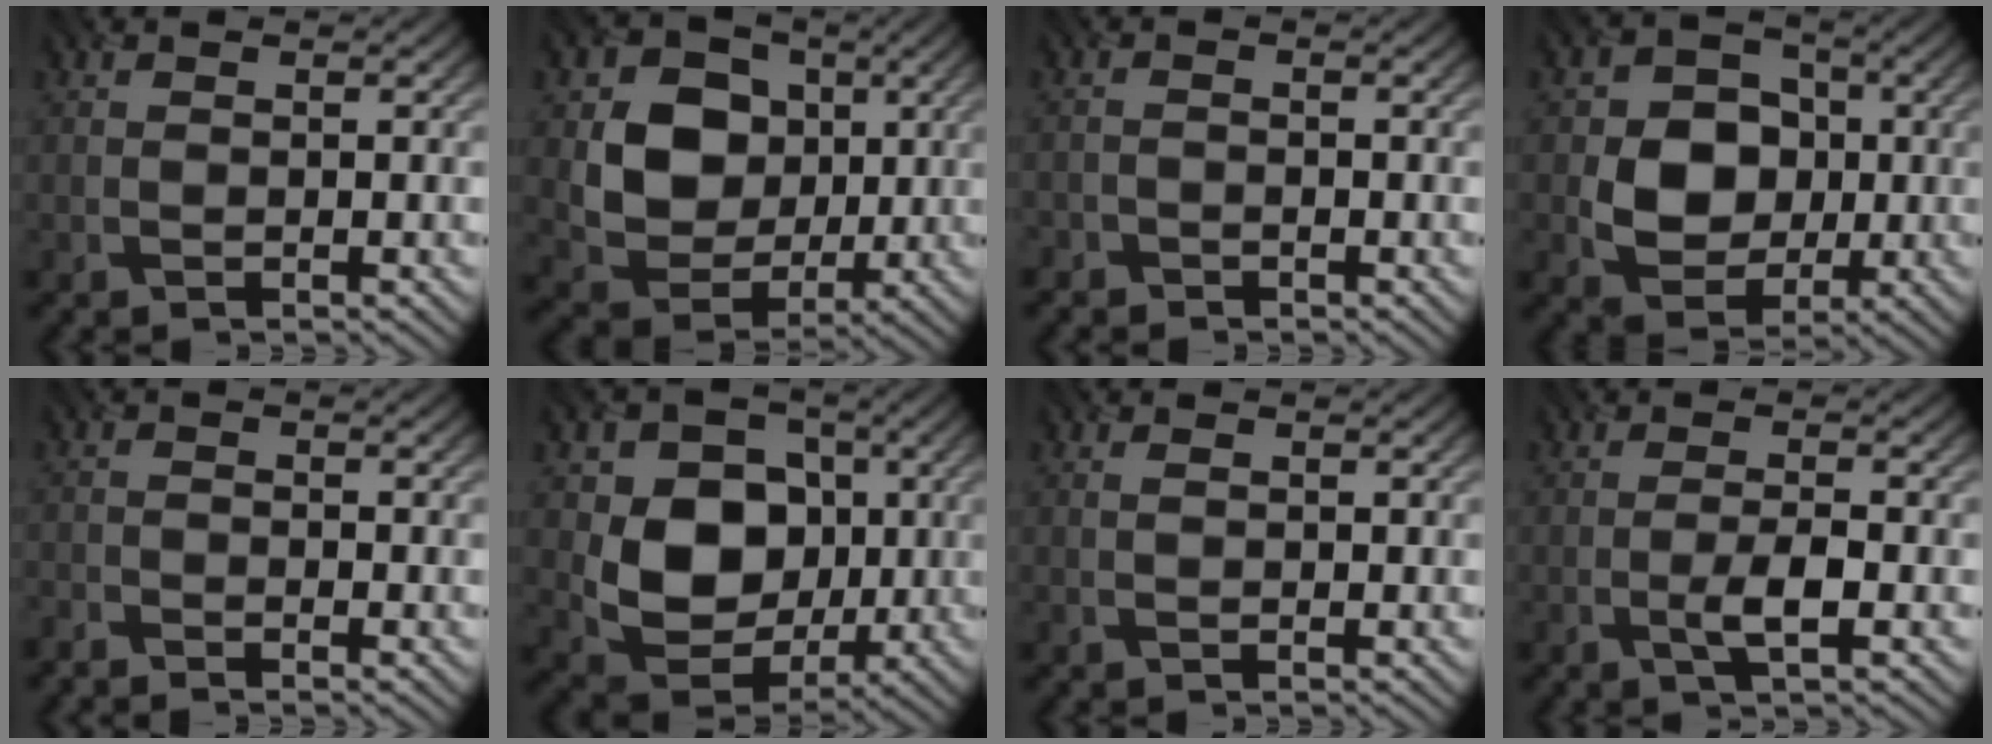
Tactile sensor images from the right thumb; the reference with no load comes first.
{"total": 10.1, "force": [1.7, 8.5, 5.2], "torque": [-0.111, -0.007, 0.028]}
{"total": 1.5, "force": [-1.2, 0.8, 0.0], "torque": [0.003, -0.001, -0.027]}
{"total": 8.7, "force": [-0.4, 7.3, 4.8], "torque": [-0.096, -0.003, -0.023]}
{"total": 1.9, "force": [-1.8, 0.4, 0.6], "torque": [-0.015, -0.009, -0.041]}
{"total": 10.5, "force": [0.5, 8.5, 6.2], "torque": [-0.123, -0.012, 0.001]}
{"total": 0.8, "force": [0.2, 0.4, 0.6], "torque": [-0.015, 0.001, 0.004]}
{"total": 3.2, "force": [-1.1, 0.7, 2.9], "torque": [-0.057, 0.003, -0.025]}